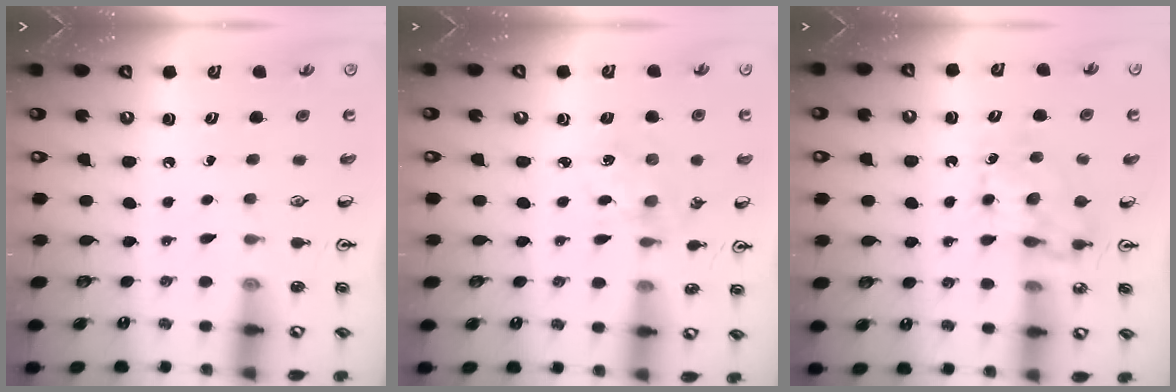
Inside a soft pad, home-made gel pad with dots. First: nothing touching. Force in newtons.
{"total": 1.7, "press": 1.6, "slide": 0.1}
{"total": 7.2, "press": 7.2, "slide": 0.7}